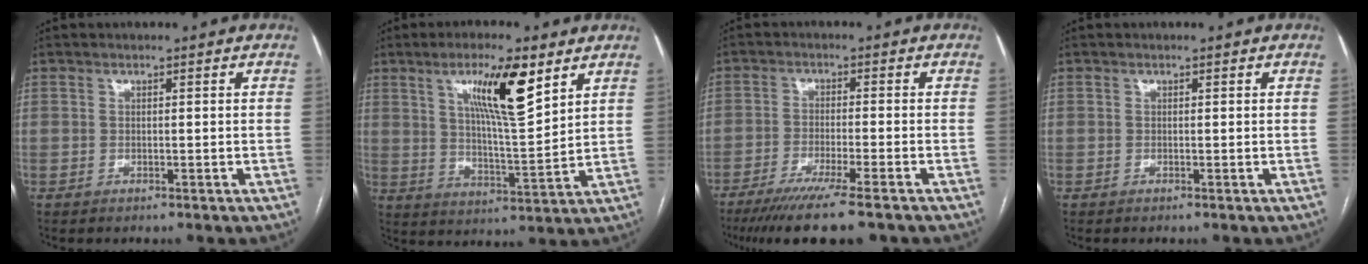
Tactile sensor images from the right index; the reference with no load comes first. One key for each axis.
{"total": 11.6, "fx": 5.9, "fy": 1.5, "fz": 9.9, "tx": -0.171, "ty": -0.003, "tz": 0.101}
{"total": 10.9, "fx": -8.1, "fy": 0.2, "fz": 7.2, "tx": -0.110, "ty": -0.027, "tz": -0.127}
{"total": 0.0}